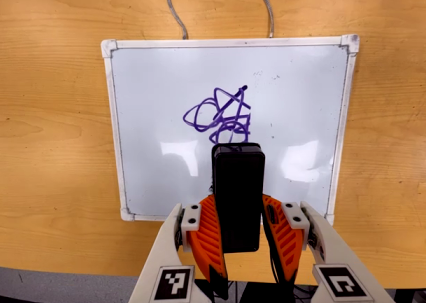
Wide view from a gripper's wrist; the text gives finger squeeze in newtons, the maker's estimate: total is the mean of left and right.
{"total": 5.2, "left": 4.4, "right": 6.1}